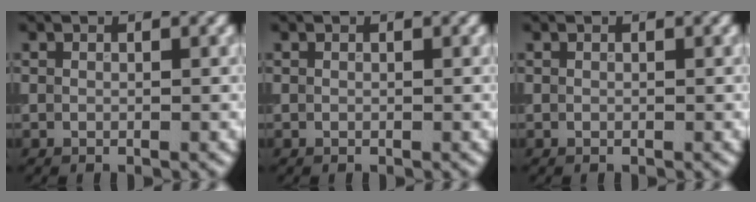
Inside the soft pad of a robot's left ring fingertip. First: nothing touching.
{"total": 0.0}
{"total": 0.0}